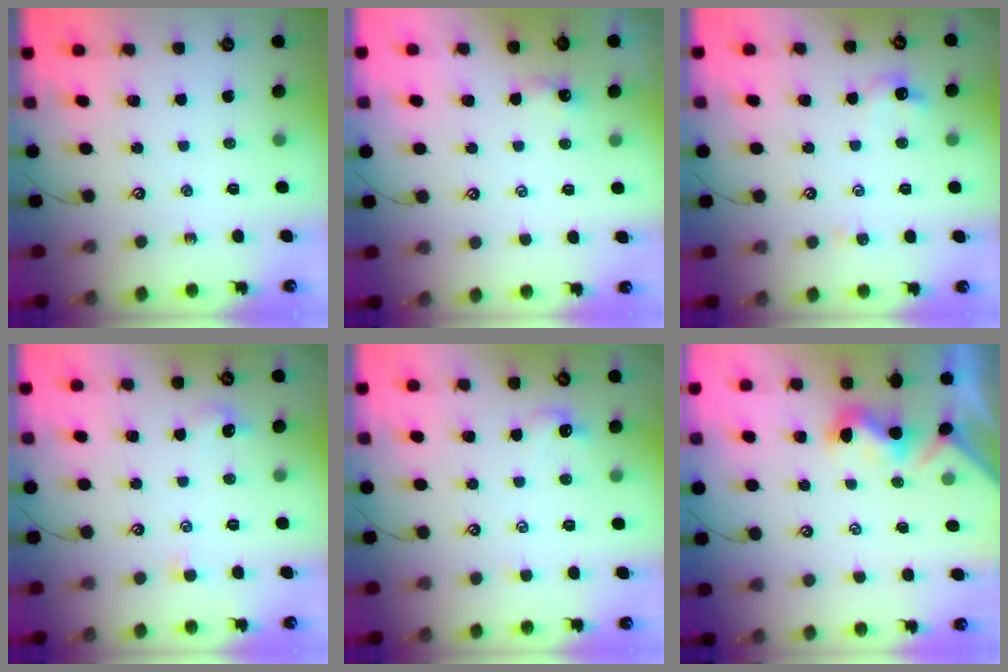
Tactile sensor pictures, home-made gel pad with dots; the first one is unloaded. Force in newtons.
{"total": 3.6, "press": 3.6, "slide": 0.1}
{"total": 2.4, "press": 2.3, "slide": 0.7}
{"total": 1.7, "press": 1.6, "slide": 0.6}
{"total": 0.7, "press": 0.2, "slide": 0.6}
{"total": 1.5, "press": 1.4, "slide": 0.5}